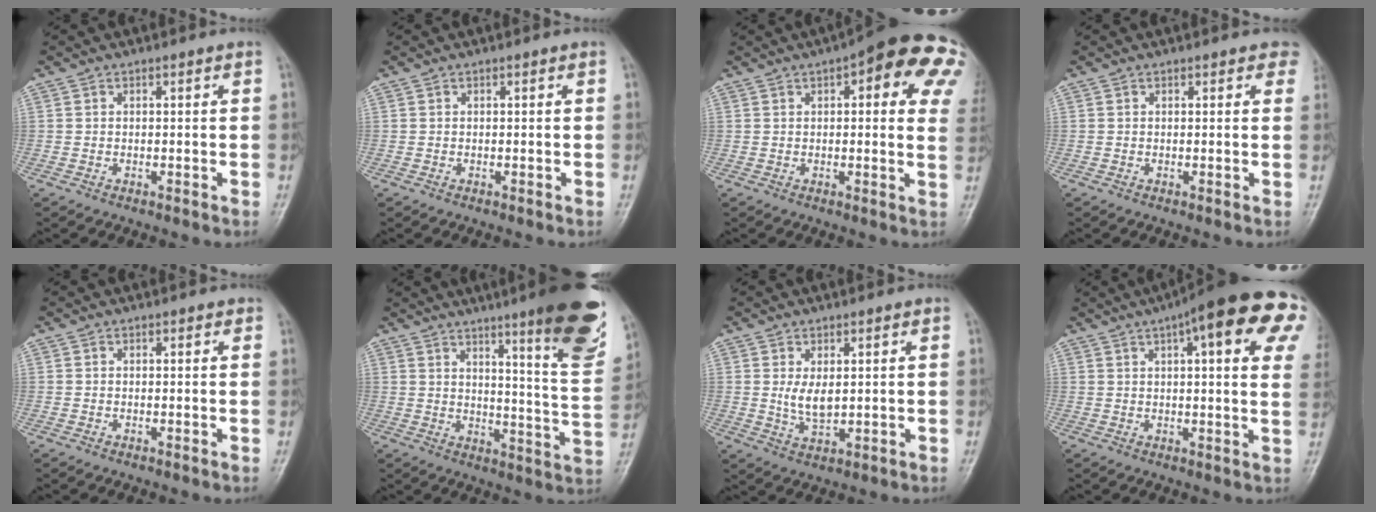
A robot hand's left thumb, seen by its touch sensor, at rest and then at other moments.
{"total": 0.0}
{"total": 18.6, "force": [7.0, 6.2, 16.1], "torque": [-0.178, 0.004, 0.075]}
{"total": 3.4, "force": [2.4, 1.7, 1.6], "torque": [0.013, -0.004, 0.017]}
{"total": 0.7, "force": [0.5, 0.4, 0.2], "torque": [0.001, -0.002, 0.002]}
{"total": 20.0, "force": [12.4, 2.3, 15.6], "torque": [-0.179, -0.070, 0.166]}
{"total": 4.2, "force": [1.0, 2.1, 3.5], "torque": [-0.059, -0.015, 0.026]}
{"total": 22.2, "force": [9.4, 5.7, 19.3], "torque": [-0.235, 0.017, 0.114]}